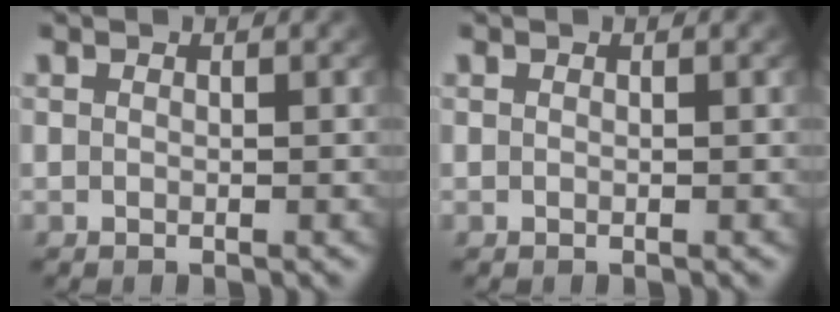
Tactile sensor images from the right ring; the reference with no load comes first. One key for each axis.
{"total": 0.0}